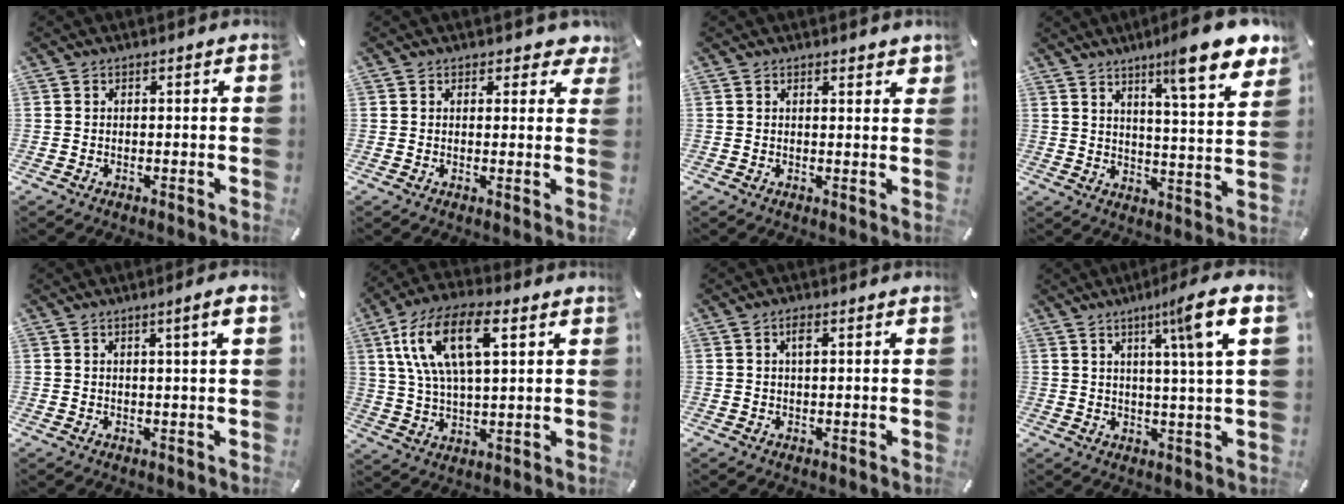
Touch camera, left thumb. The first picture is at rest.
{"total": 2.7, "force": [1.6, 1.8, 1.1], "torque": [-0.003, -0.003, 0.024]}
{"total": 1.6, "force": [1.4, 0.5, 0.7], "torque": [-0.007, -0.003, 0.024]}
{"total": 13.5, "force": [10.0, 1.5, 8.9], "torque": [-0.134, -0.068, 0.158]}
{"total": 4.0, "force": [1.5, 0.2, 3.7], "torque": [-0.070, 0.000, 0.024]}
{"total": 15.5, "force": [6.5, 7.1, 12.2], "torque": [-0.269, 0.007, 0.112]}
{"total": 2.1, "force": [0.7, 0.7, 1.9], "torque": [-0.039, 0.006, 0.010]}
{"total": 8.9, "force": [3.6, -0.1, 8.1], "torque": [-0.128, -0.008, 0.049]}